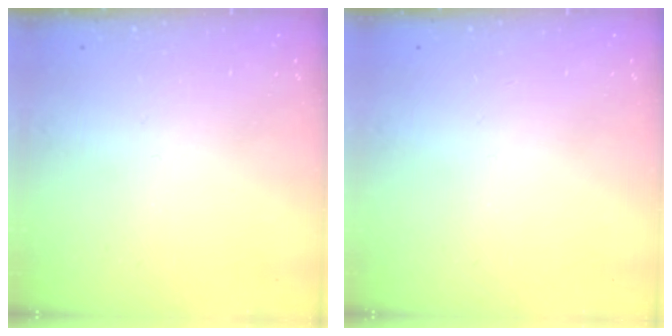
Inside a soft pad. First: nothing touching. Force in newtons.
{"total": 0.0}